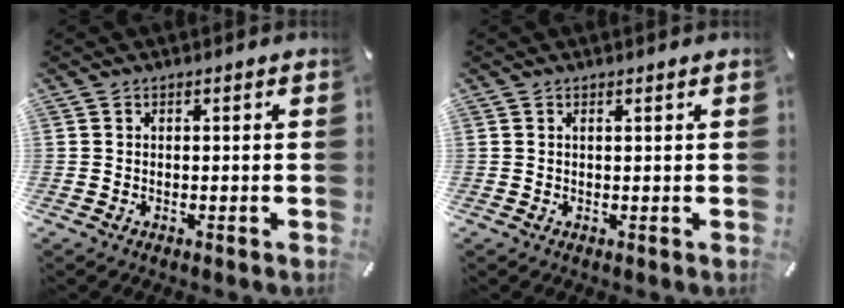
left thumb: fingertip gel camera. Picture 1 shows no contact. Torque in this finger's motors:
{"motor_torque": [-0.32, -0.26, -0.09, 0.09, -0.03]}